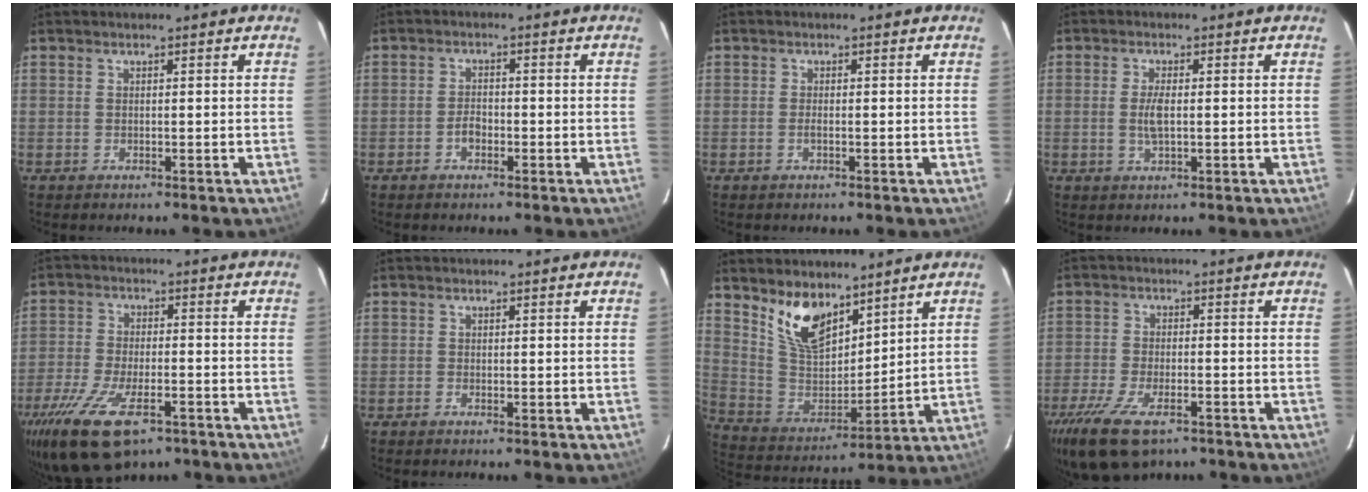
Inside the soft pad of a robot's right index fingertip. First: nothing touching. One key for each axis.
{"total": 2.3, "fx": -1.2, "fy": 1.3, "fz": 1.4, "tx": -0.028, "ty": 0.006, "tz": -0.023}
{"total": 0.9, "fx": -0.3, "fy": 0.1, "fz": 0.8, "tx": -0.017, "ty": 0.001, "tz": -0.007}
{"total": 3.4, "fx": -0.2, "fy": 1.1, "fz": 3.2, "tx": -0.064, "ty": -0.002, "tz": -0.003}
{"total": 16.9, "fx": -10.3, "fy": 7.1, "fz": 11.4, "tx": -0.253, "ty": -0.046, "tz": -0.179}
{"total": 0.0}
{"total": 12.8, "fx": 8.8, "fy": 6.1, "fz": 7.0, "tx": -0.138, "ty": -0.001, "tz": 0.182}
{"total": 14.2, "fx": -9.4, "fy": 6.1, "fz": 8.6, "tx": -0.205, "ty": -0.037, "tz": -0.167}